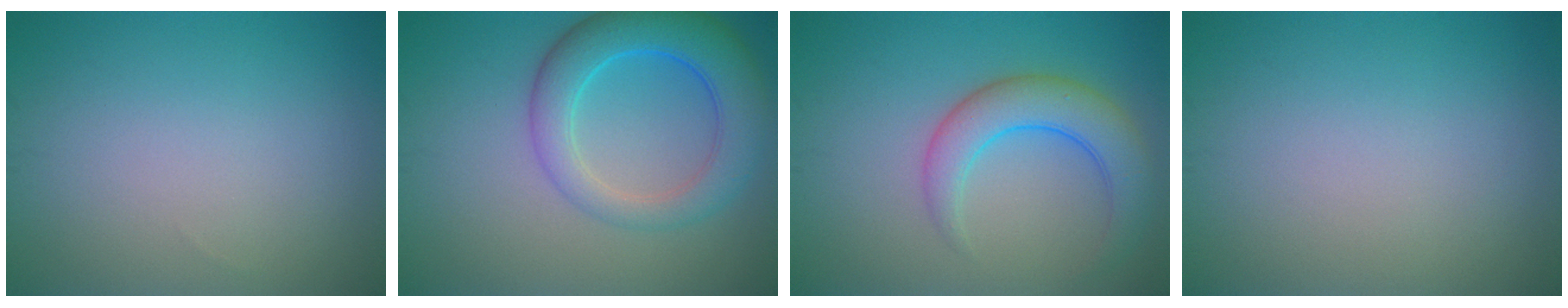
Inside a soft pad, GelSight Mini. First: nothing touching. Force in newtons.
{"total": 6.4, "press": 6.4, "slide": 0.4}
{"total": 4.9, "press": 4.9, "slide": 0.3}
{"total": 0.0}